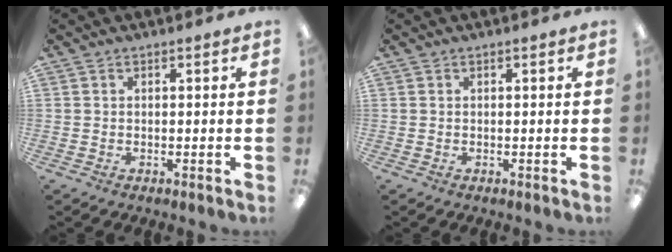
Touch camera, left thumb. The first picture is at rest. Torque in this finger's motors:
{"motor_torque": [-0.04, -0.05, 0.06, 0.01, 0.00]}